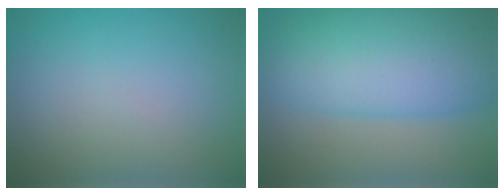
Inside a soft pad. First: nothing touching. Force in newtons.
{"total": 11.1, "press": 11.0, "slide": 0.4}